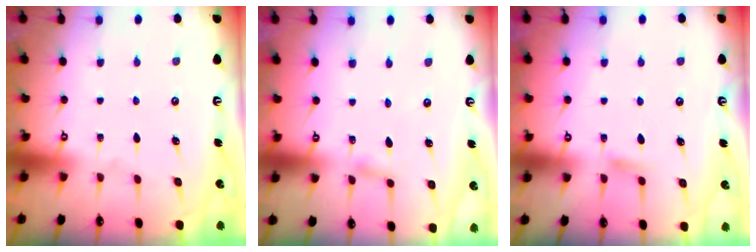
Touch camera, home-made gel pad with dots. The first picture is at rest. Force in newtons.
{"total": 1.8, "press": 1.8, "slide": 0.2}
{"total": 4.6, "press": 4.6, "slide": 0.6}